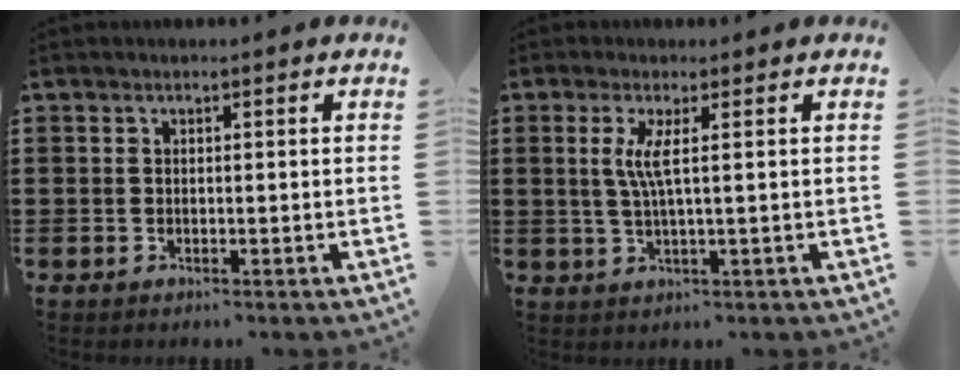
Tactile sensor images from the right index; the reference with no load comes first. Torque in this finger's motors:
{"motor_torque": [0.40, -0.26, 0.42, 0.08]}